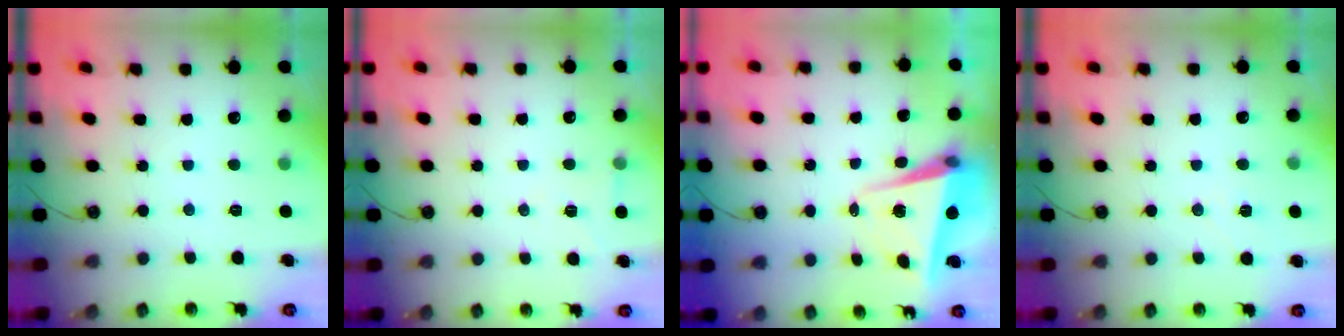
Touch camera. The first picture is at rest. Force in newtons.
{"total": 5.9, "press": 3.7, "slide": 4.5}
{"total": 5.5, "press": 5.2, "slide": 1.8}
{"total": 6.9, "press": 5.7, "slide": 3.8}